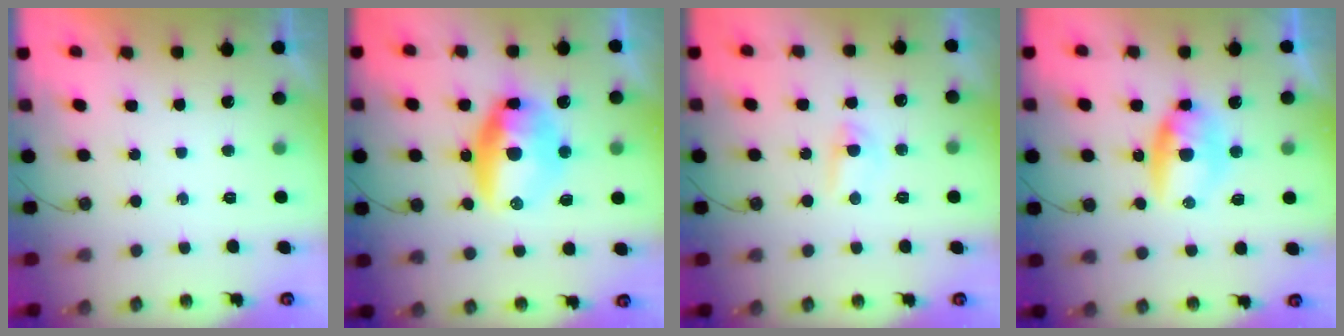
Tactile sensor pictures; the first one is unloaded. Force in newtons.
{"total": 12.3, "press": 12.1, "slide": 1.8}
{"total": 4.5, "press": 4.5, "slide": 0.6}
{"total": 7.2, "press": 7.2, "slide": 0.6}